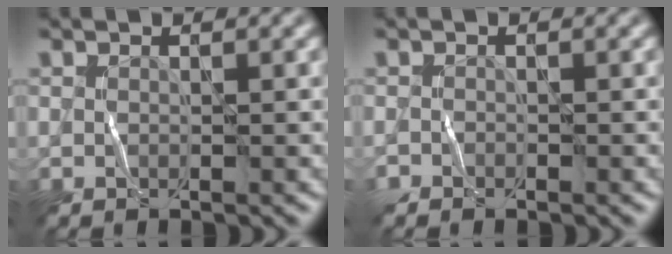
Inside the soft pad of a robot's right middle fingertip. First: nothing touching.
{"total": 0.7, "force": [-0.6, 0.4, -0.1], "torque": [0.003, -0.003, -0.015]}